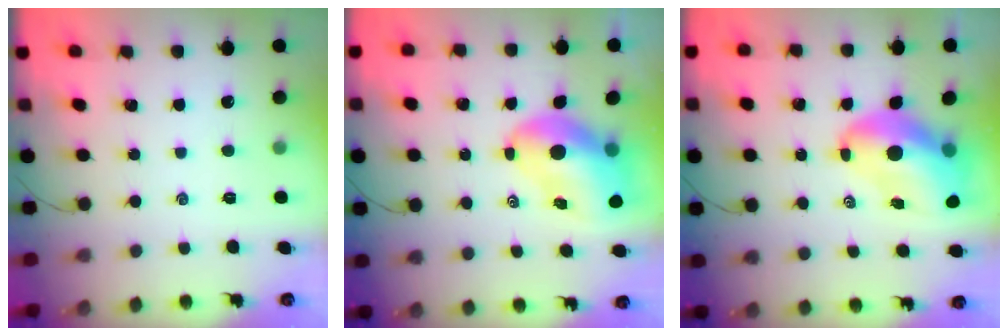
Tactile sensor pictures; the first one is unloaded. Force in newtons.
{"total": 10.7, "press": 10.3, "slide": 3.1}
{"total": 13.0, "press": 12.4, "slide": 3.8}